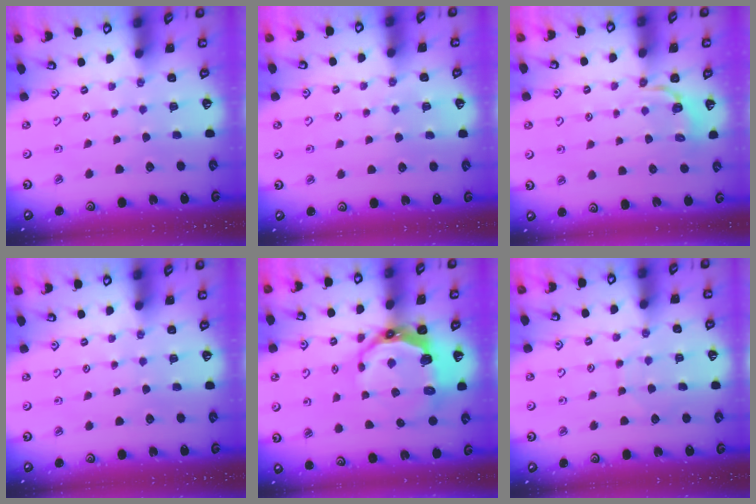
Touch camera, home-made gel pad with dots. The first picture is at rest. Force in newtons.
{"total": 4.1, "press": 4.1, "slide": 0.4}
{"total": 3.3, "press": 2.1, "slide": 2.6}
{"total": 0.0}
{"total": 11.6, "press": 10.5, "slide": 5.1}
{"total": 5.0, "press": 5.0, "slide": 0.5}